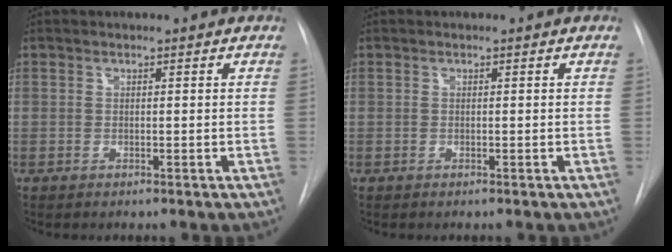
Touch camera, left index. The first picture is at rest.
{"total": 0.0}